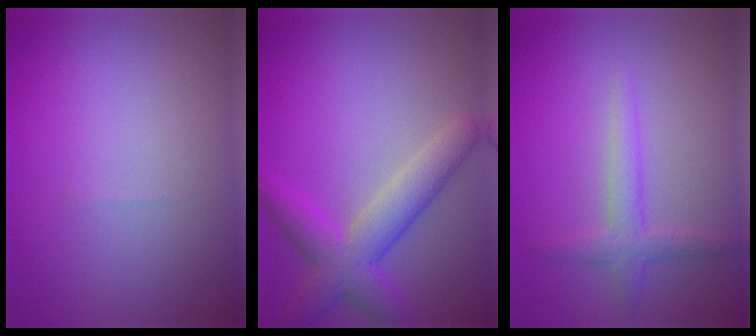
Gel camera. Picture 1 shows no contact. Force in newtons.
{"total": 5.1, "press": 5.1, "slide": 0.2}
{"total": 2.2, "press": 2.2, "slide": 0.0}